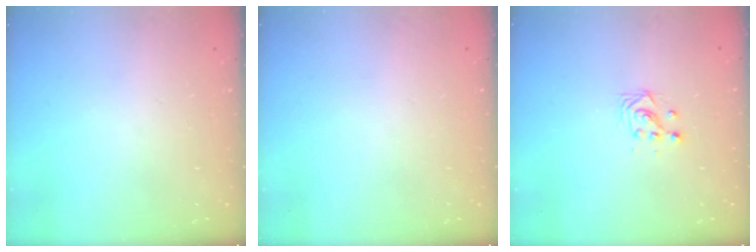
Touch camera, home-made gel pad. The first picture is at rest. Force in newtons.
{"total": 0.0}
{"total": 2.9, "press": 2.9, "slide": 0.2}